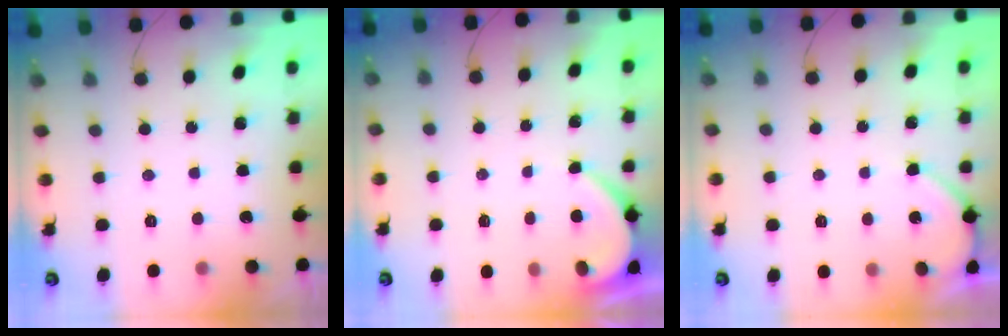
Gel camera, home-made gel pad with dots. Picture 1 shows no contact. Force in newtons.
{"total": 2.3, "press": 2.3, "slide": 0.2}
{"total": 3.2, "press": 3.2, "slide": 0.4}